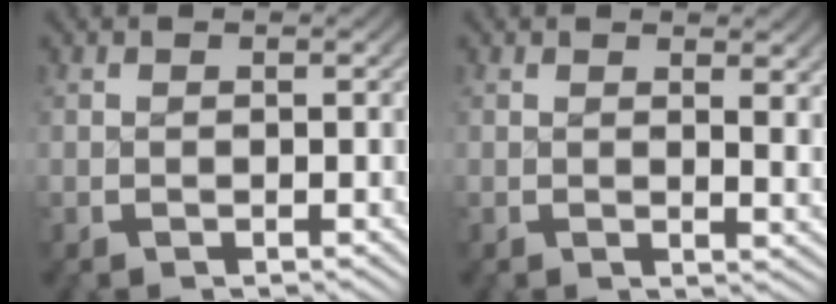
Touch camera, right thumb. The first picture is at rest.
{"total": 2.0, "force": [1.1, 0.4, 1.7], "torque": [-0.017, -0.006, 0.015]}